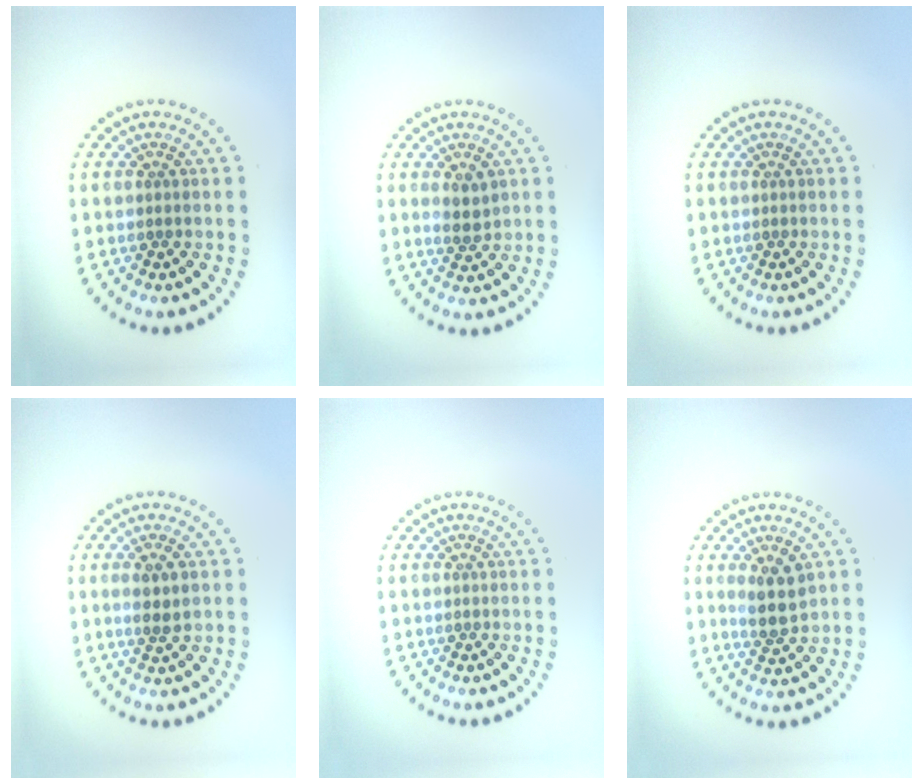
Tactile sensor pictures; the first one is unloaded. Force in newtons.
{"total": 1.5, "press": 1.4, "slide": 0.6}
{"total": 0.0}
{"total": 2.0, "press": 1.9, "slide": 0.7}
{"total": 0.0}
{"total": 2.6, "press": 2.3, "slide": 1.3}